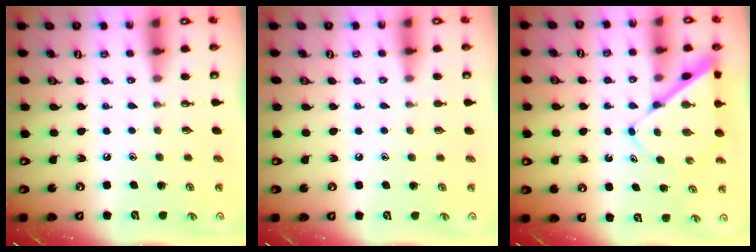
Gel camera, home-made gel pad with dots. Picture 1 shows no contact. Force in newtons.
{"total": 3.5, "press": 3.5, "slide": 0.3}
{"total": 7.5, "press": 7.4, "slide": 0.5}